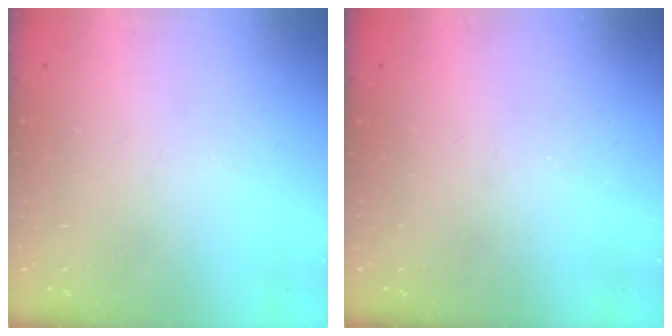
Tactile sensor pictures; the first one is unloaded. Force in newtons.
{"total": 0.0}